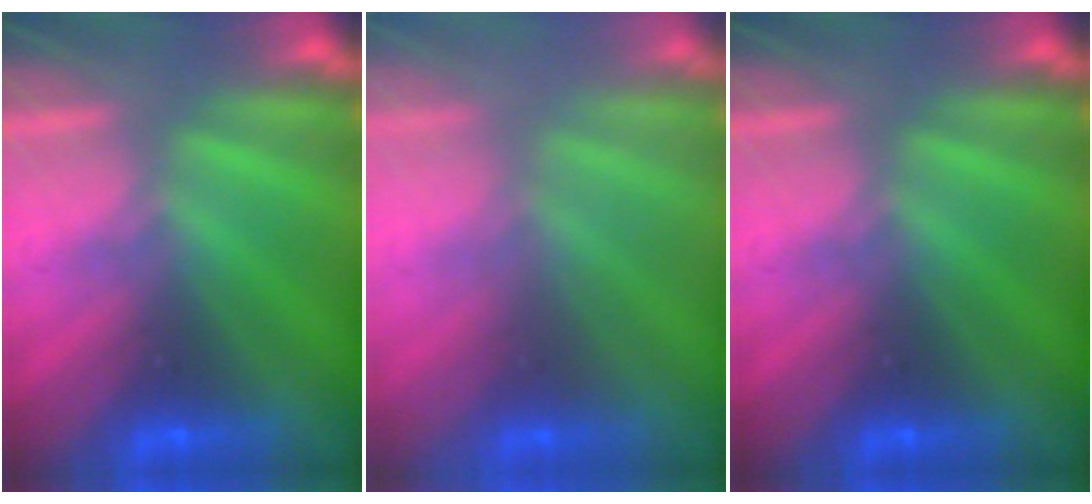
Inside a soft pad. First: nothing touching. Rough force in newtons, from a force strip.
{"total": 2.7}
{"total": 0.0}